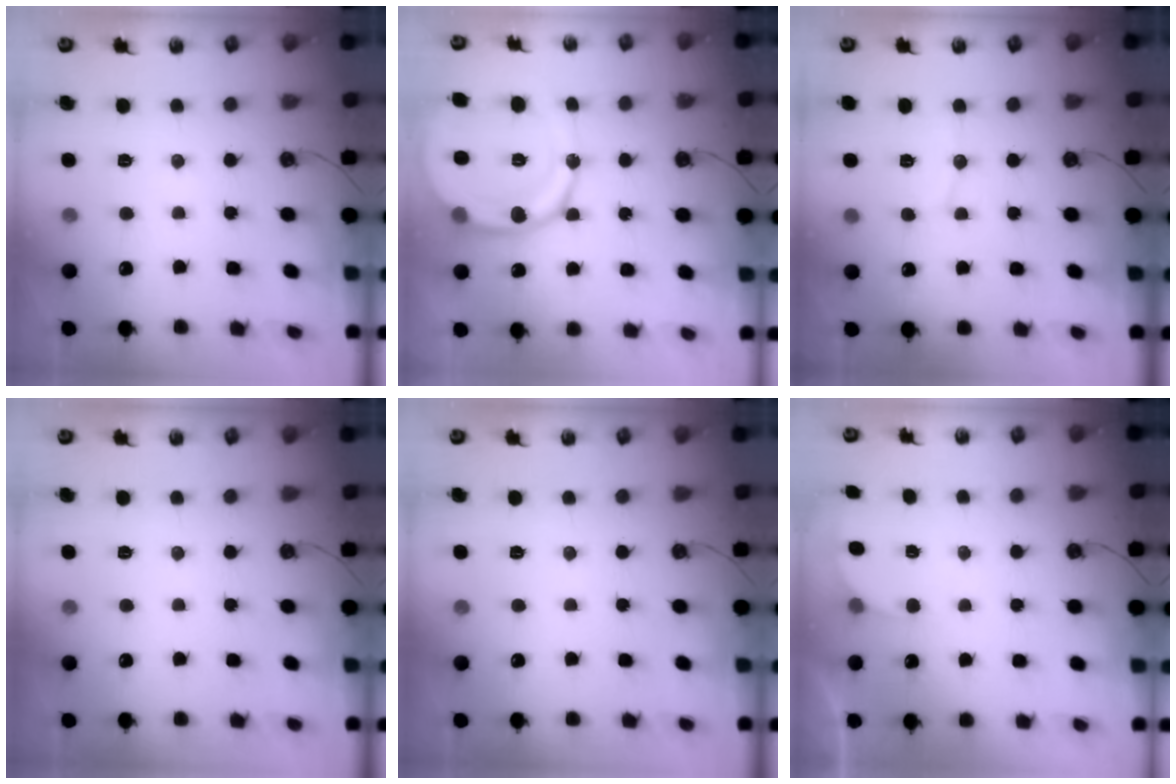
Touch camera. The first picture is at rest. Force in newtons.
{"total": 16.6, "press": 16.3, "slide": 3.2}
{"total": 5.4, "press": 5.4, "slide": 0.6}
{"total": 0.0}
{"total": 0.0}
{"total": 2.4, "press": 2.2, "slide": 1.0}